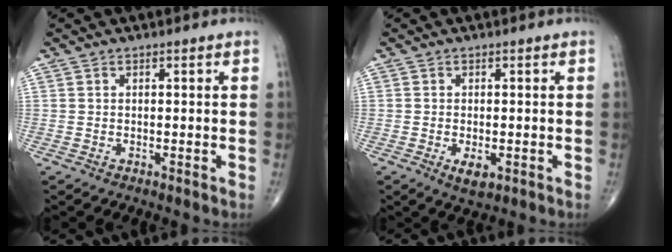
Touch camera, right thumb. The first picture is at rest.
{"total": 3.2, "force": [-1.0, 1.5, 2.6], "torque": [-0.039, -0.005, -0.012]}